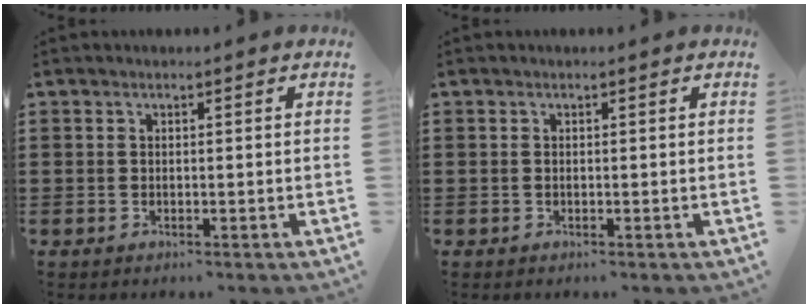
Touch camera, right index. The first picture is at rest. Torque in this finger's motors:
{"motor_torque": [2.14, 0.00, 0.02, 0.00]}